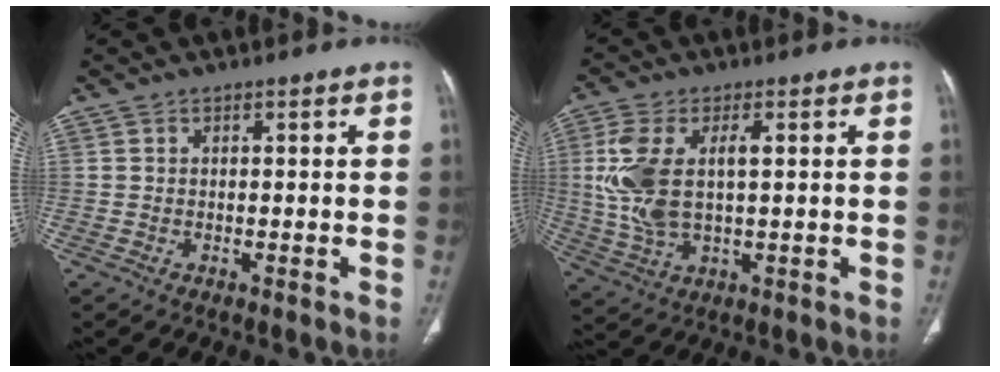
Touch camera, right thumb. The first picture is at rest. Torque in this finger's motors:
{"motor_torque": [1.62, 1.71, 1.31, 0.17, 0.15]}